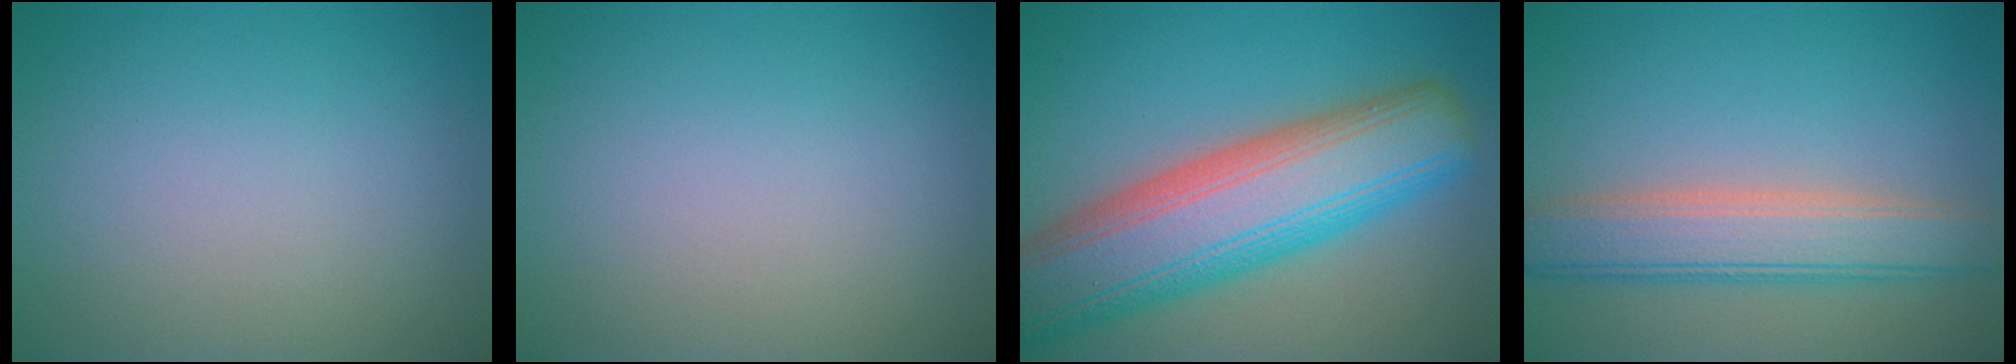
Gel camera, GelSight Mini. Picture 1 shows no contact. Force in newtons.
{"total": 0.0}
{"total": 12.1, "press": 12.1, "slide": 0.7}
{"total": 5.3, "press": 5.3, "slide": 0.4}